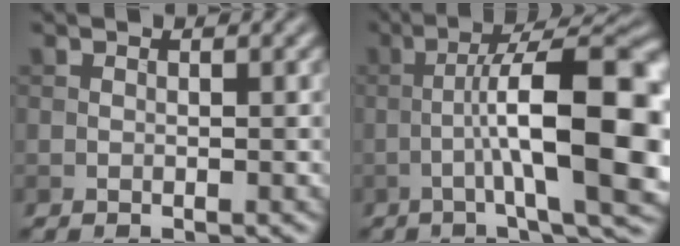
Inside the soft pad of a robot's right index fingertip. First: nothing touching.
{"total": 13.4, "force": [-1.5, 2.8, 13.0], "torque": [-0.188, 0.021, -0.023]}